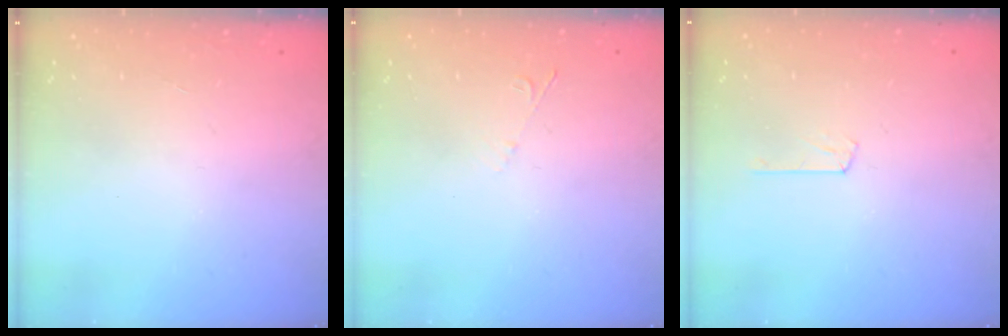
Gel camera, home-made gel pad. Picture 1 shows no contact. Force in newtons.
{"total": 2.9, "press": 2.8, "slide": 0.4}
{"total": 2.9, "press": 2.9, "slide": 0.3}